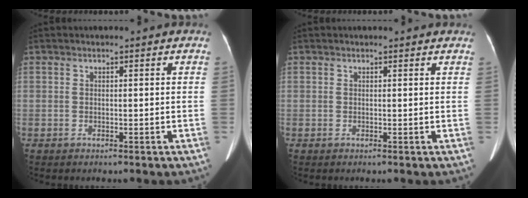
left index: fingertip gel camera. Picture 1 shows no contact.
{"total": 1.7, "force": [1.6, 0.3, 0.4], "torque": [-0.014, 0.008, 0.011]}